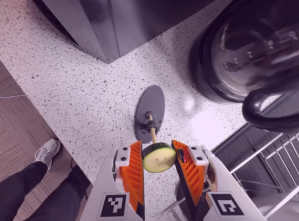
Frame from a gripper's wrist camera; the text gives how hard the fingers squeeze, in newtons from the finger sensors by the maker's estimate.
{"total": 9.1, "left": 9.4, "right": 8.9}